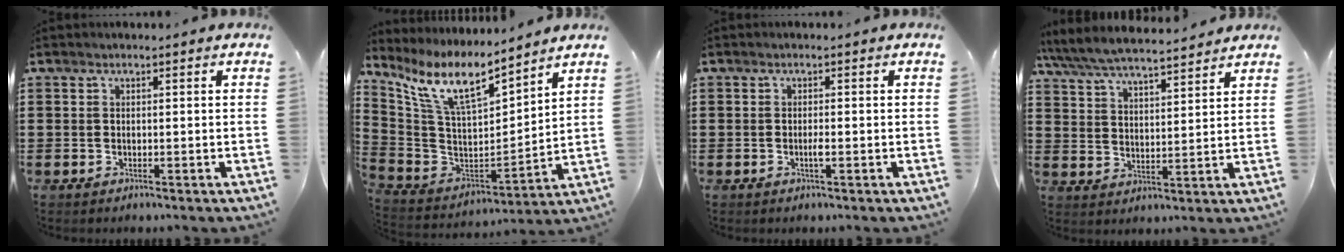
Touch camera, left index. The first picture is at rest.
{"total": 10.8, "force": [7.9, 2.3, 7.0], "torque": [-0.166, -0.044, 0.137]}
{"total": 1.2, "force": [-0.3, 0.0, 1.2], "torque": [-0.023, -0.003, -0.006]}
{"total": 6.5, "force": [6.0, 0.6, 2.2], "torque": [-0.066, -0.030, 0.106]}